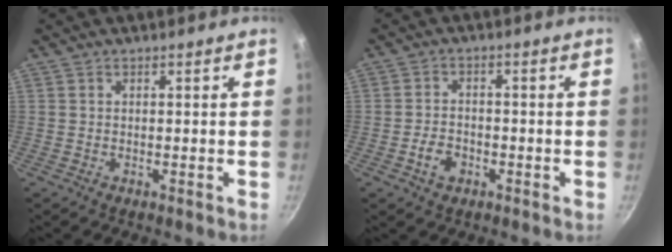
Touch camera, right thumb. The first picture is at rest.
{"total": 4.0, "force": [-1.9, 2.8, 2.2], "torque": [-0.033, 0.017, -0.036]}